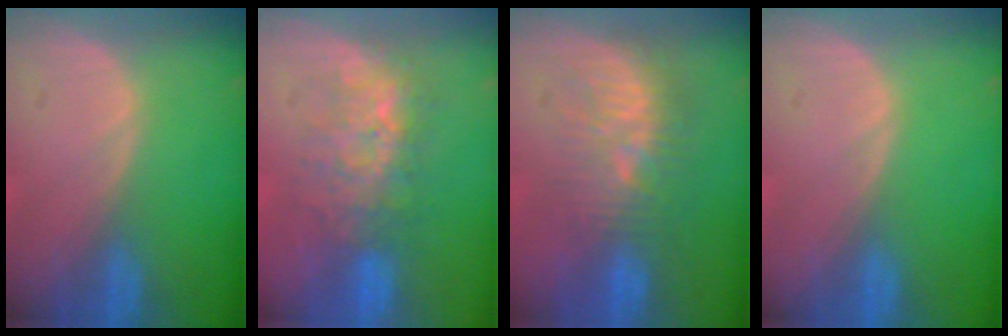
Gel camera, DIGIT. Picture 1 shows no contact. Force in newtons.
{"total": 7.6, "press": 7.3, "slide": 2.0}
{"total": 9.2, "press": 8.8, "slide": 2.9}
{"total": 0.0}